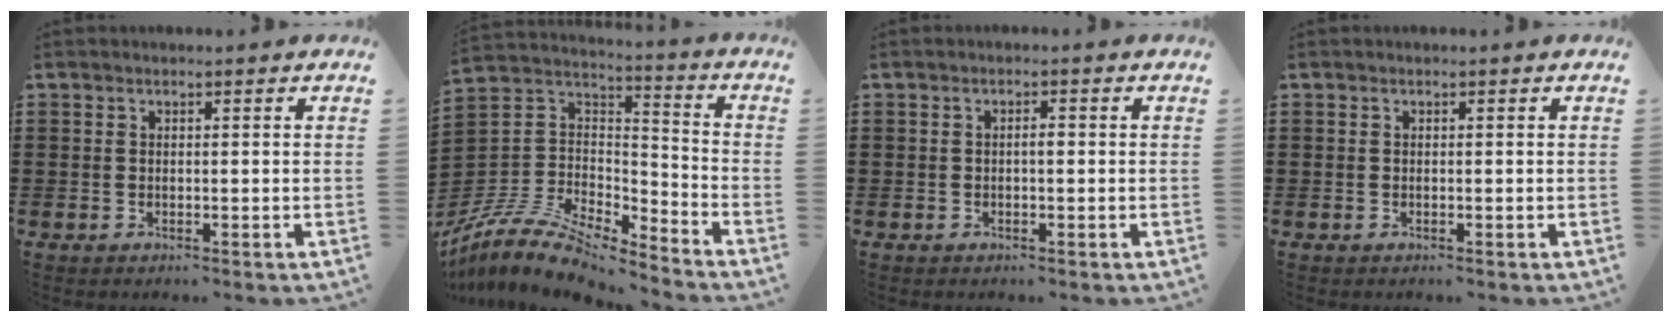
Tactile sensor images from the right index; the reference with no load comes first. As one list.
[{"total": 9.4, "force": [-8.3, 2.7, 3.6], "torque": [-0.097, 0.004, -0.170]}, {"total": 1.2, "force": [-0.2, 0.3, 1.1], "torque": [-0.022, -0.001, -0.003]}, {"total": 0.0}]